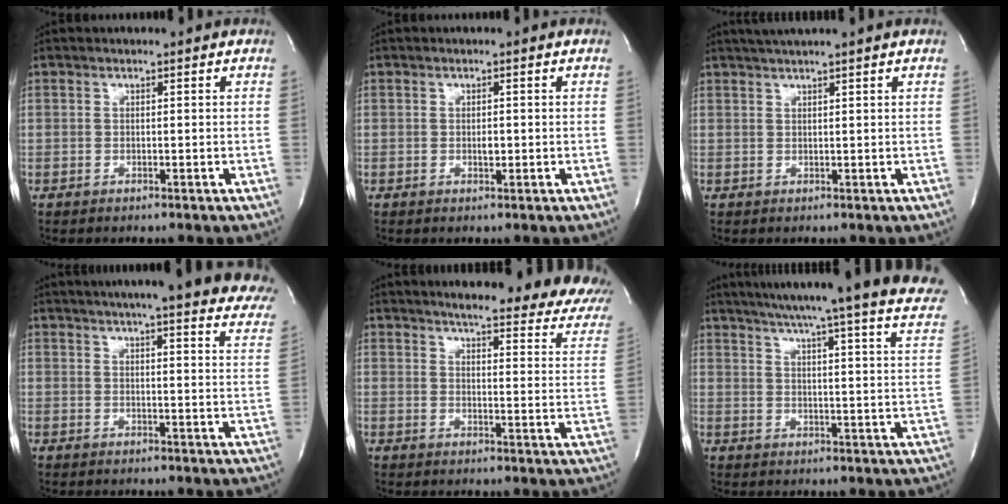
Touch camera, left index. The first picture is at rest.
{"total": 1.0, "force": [-0.1, 0.5, 0.9], "torque": [-0.016, 0.000, 0.000]}
{"total": 3.7, "force": [3.0, -1.0, 1.9], "torque": [-0.027, 0.018, 0.054]}
{"total": 28.1, "force": [24.3, 3.4, 13.8], "torque": [-0.166, -0.039, 0.279]}
{"total": 24.2, "force": [20.6, 4.2, 12.1], "torque": [-0.146, -0.056, 0.221]}
{"total": 29.5, "force": [25.5, 0.8, 14.7], "torque": [-0.199, -0.065, 0.305]}